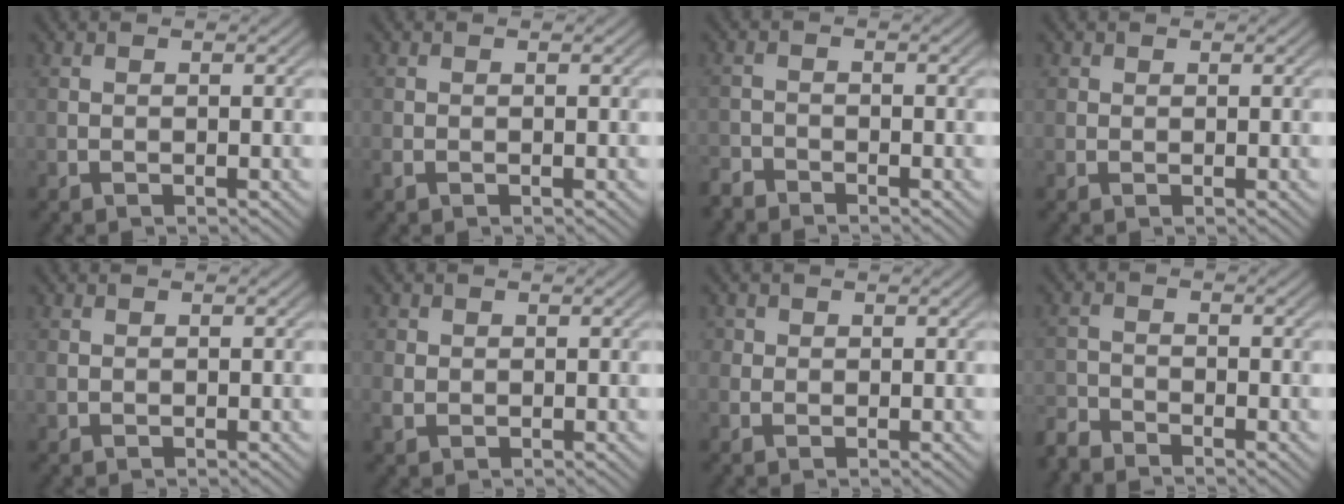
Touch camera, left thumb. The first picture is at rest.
{"total": 0.8, "force": [-0.5, 0.5, 0.4], "torque": [-0.014, -0.003, -0.010]}
{"total": 2.2, "force": [-2.1, 0.5, 0.3], "torque": [-0.008, -0.005, -0.051]}
{"total": 0.9, "force": [0.5, 0.8, 0.1], "torque": [-0.001, -0.002, 0.008]}
{"total": 0.7, "force": [0.1, 0.7, 0.3], "torque": [-0.011, -0.001, 0.004]}
{"total": 2.0, "force": [0.4, 1.8, 0.7], "torque": [-0.019, -0.001, 0.005]}
{"total": 1.7, "force": [0.6, 1.5, 0.3], "torque": [-0.006, -0.002, 0.005]}
{"total": 2.9, "force": [-2.8, 0.5, 0.6], "torque": [-0.015, -0.008, -0.069]}